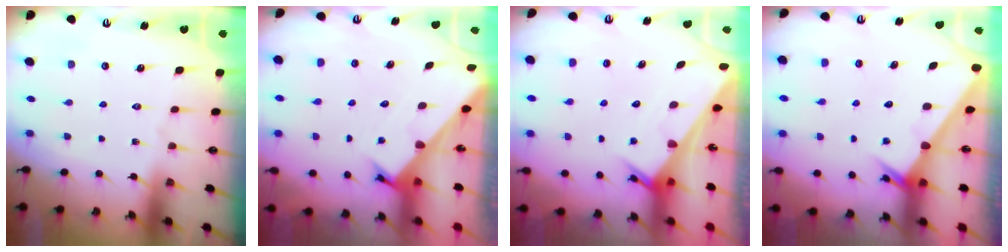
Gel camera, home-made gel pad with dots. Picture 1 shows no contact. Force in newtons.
{"total": 2.4, "press": 2.4, "slide": 0.2}
{"total": 3.1, "press": 3.1, "slide": 0.2}
{"total": 2.3, "press": 2.3, "slide": 0.1}